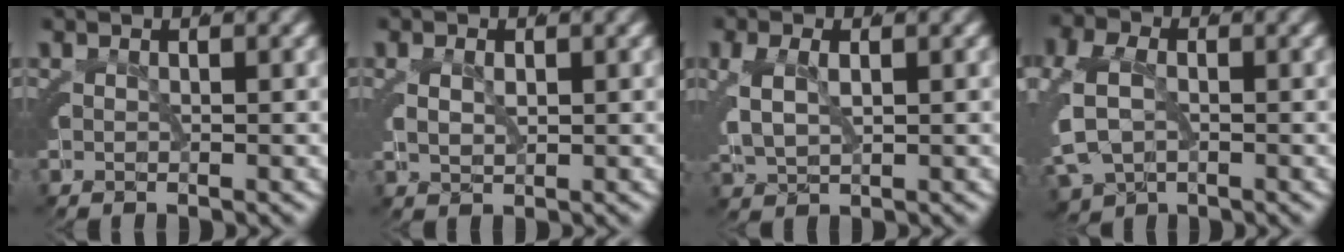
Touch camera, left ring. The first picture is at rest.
{"total": 1.0, "force": [0.0, 1.0, 0.3], "torque": [-0.015, -0.007, 0.004]}
{"total": 3.6, "force": [0.0, 3.1, 1.8], "torque": [-0.058, -0.012, 0.004]}
{"total": 6.1, "force": [-1.8, 5.2, 2.7], "torque": [-0.079, -0.028, -0.020]}